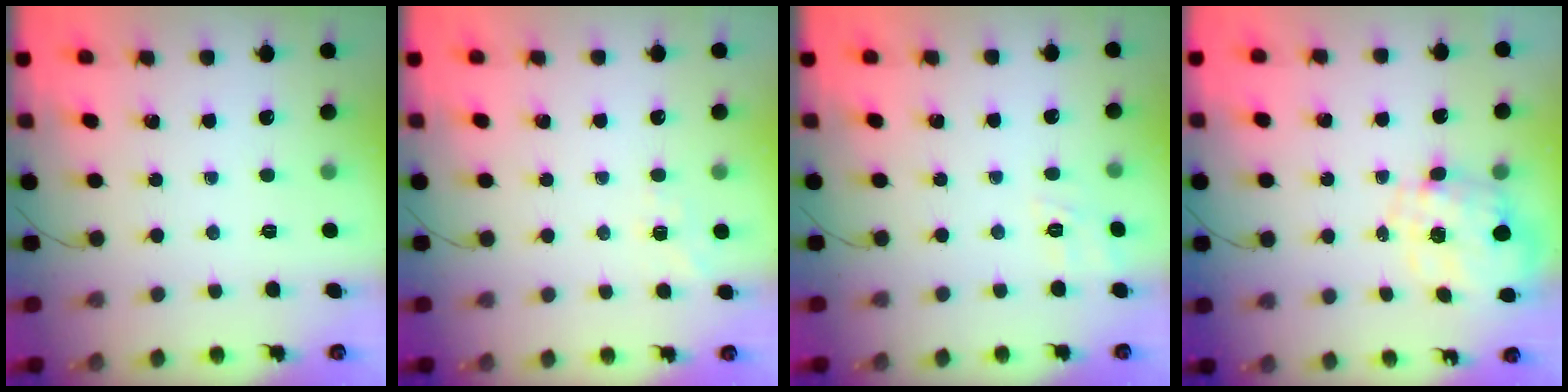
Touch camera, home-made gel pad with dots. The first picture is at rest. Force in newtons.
{"total": 5.8, "press": 5.6, "slide": 1.6}
{"total": 9.1, "press": 8.9, "slide": 2.2}
{"total": 2.9, "press": 2.7, "slide": 1.0}